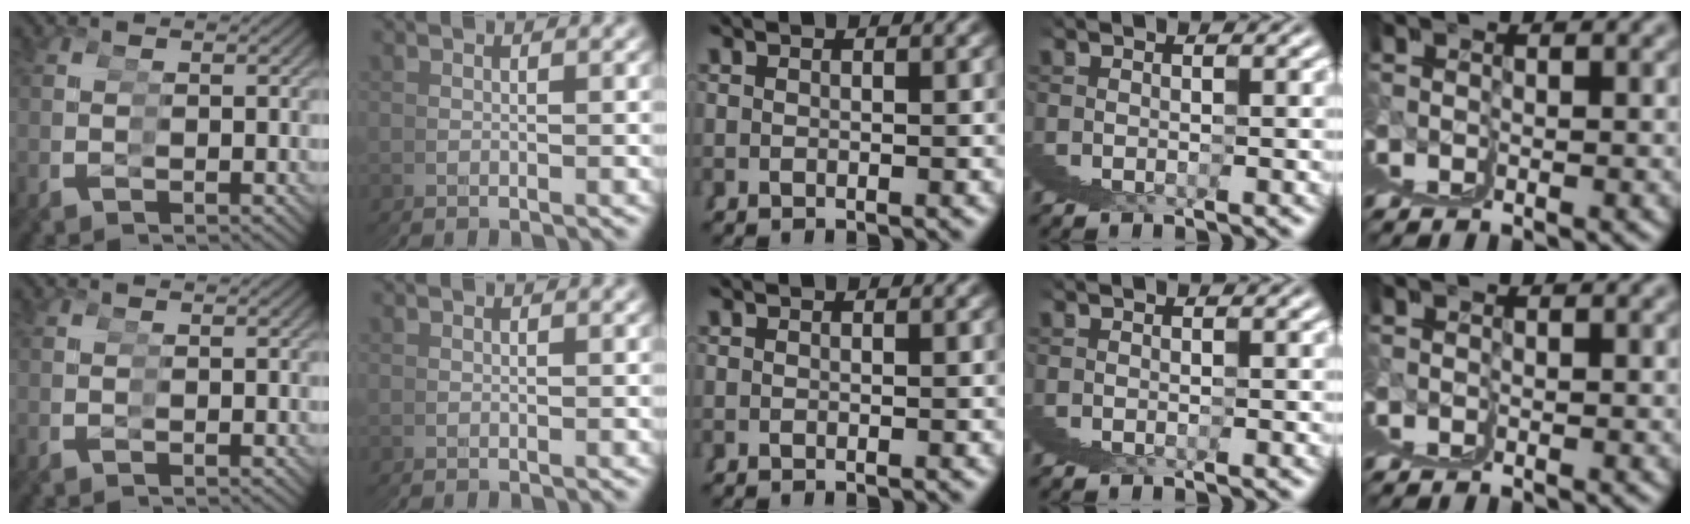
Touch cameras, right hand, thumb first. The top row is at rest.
{}